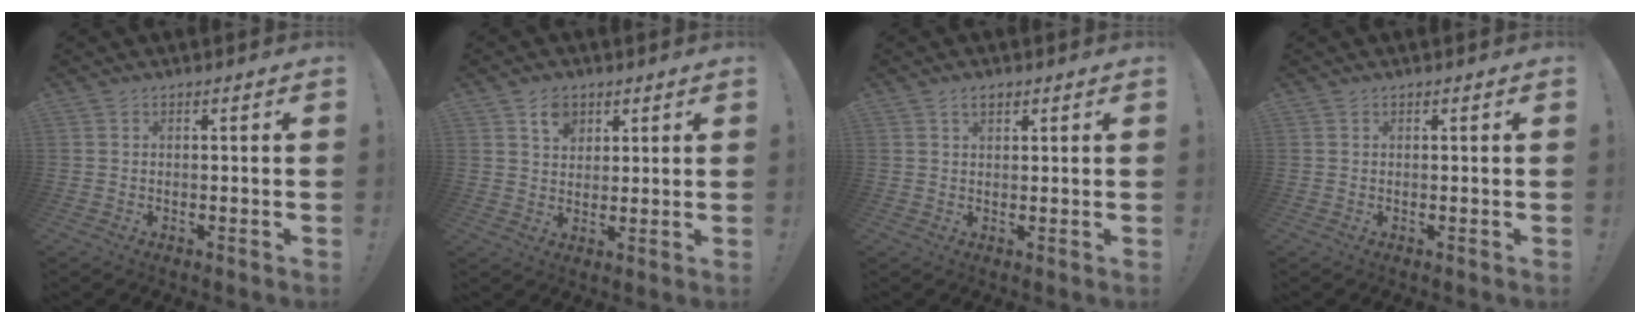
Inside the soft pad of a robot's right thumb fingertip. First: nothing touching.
{"total": 5.9, "force": [3.3, 4.4, 2.3], "torque": [-0.027, -0.011, 0.057]}
{"total": 2.5, "force": [1.5, 1.4, 1.5], "torque": [-0.020, -0.003, 0.026]}
{"total": 0.0}